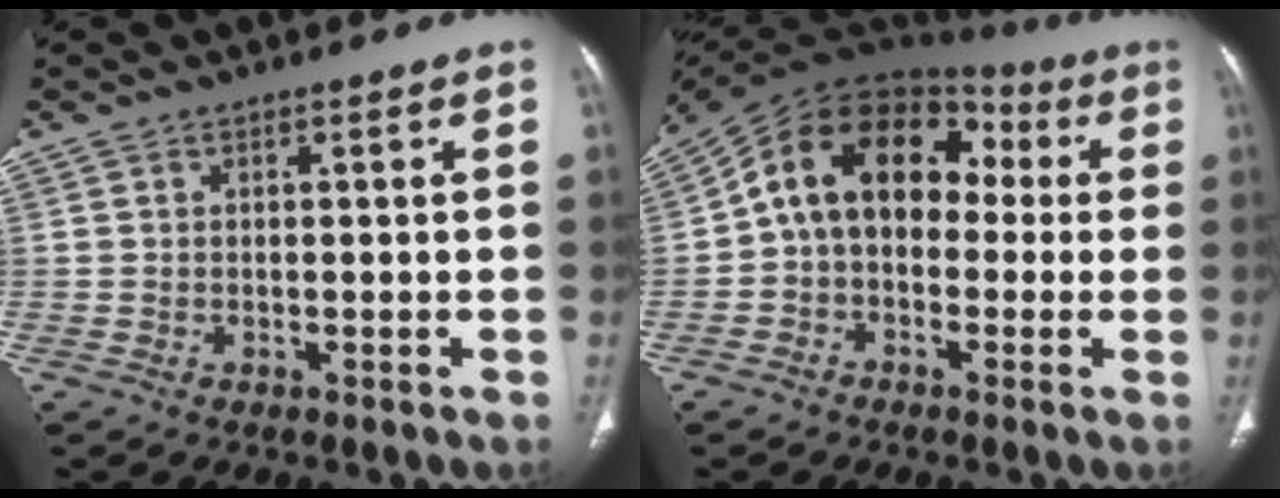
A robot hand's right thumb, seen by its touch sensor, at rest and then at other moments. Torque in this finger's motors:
{"motor_torque": [0.24, 1.18, 0.37, -0.20, 0.20]}